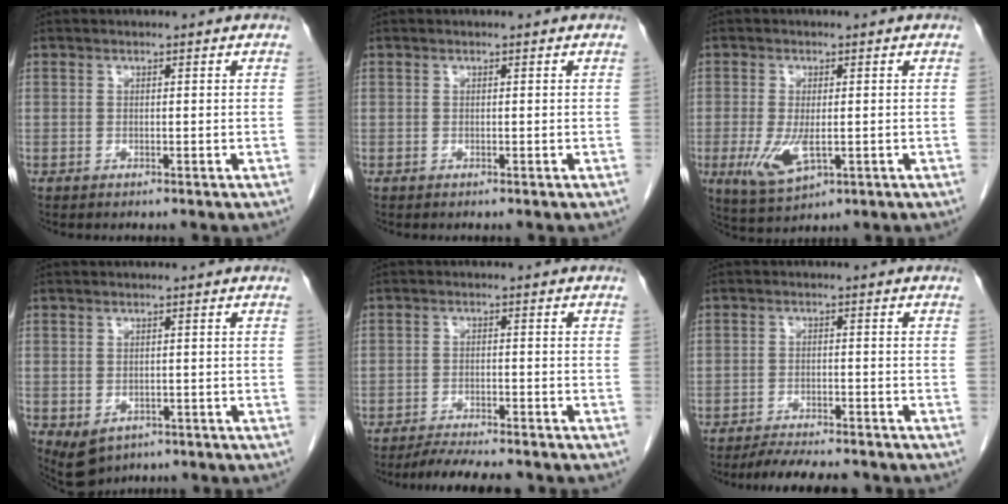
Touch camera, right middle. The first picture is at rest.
{"total": 0.0}
{"total": 6.2, "force": [-1.4, 2.5, 5.6], "torque": [-0.115, -0.016, -0.015]}
{"total": 4.4, "force": [-2.0, 3.2, 2.2], "torque": [-0.038, -0.006, -0.016]}
{"total": 7.2, "force": [-6.5, 0.7, 3.0], "torque": [-0.046, -0.015, -0.102]}
{"total": 8.4, "force": [-7.6, 1.3, 3.3], "torque": [-0.049, -0.010, -0.113]}